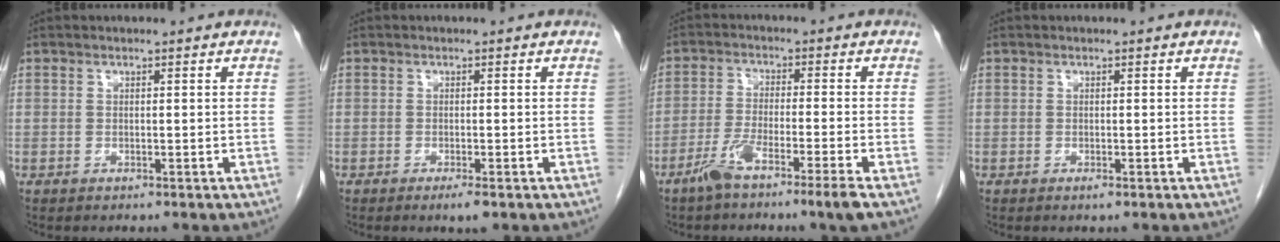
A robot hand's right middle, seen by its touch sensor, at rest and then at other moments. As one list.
[{"total": 1.9, "force": [-1.1, 0.2, 1.5], "torque": [-0.024, -0.004, -0.016]}, {"total": 6.8, "force": [-4.5, -0.6, 5.1], "torque": [-0.094, -0.011, -0.088]}, {"total": 0.5, "force": [-0.3, 0.1, 0.4], "torque": [-0.007, -0.001, -0.004]}]